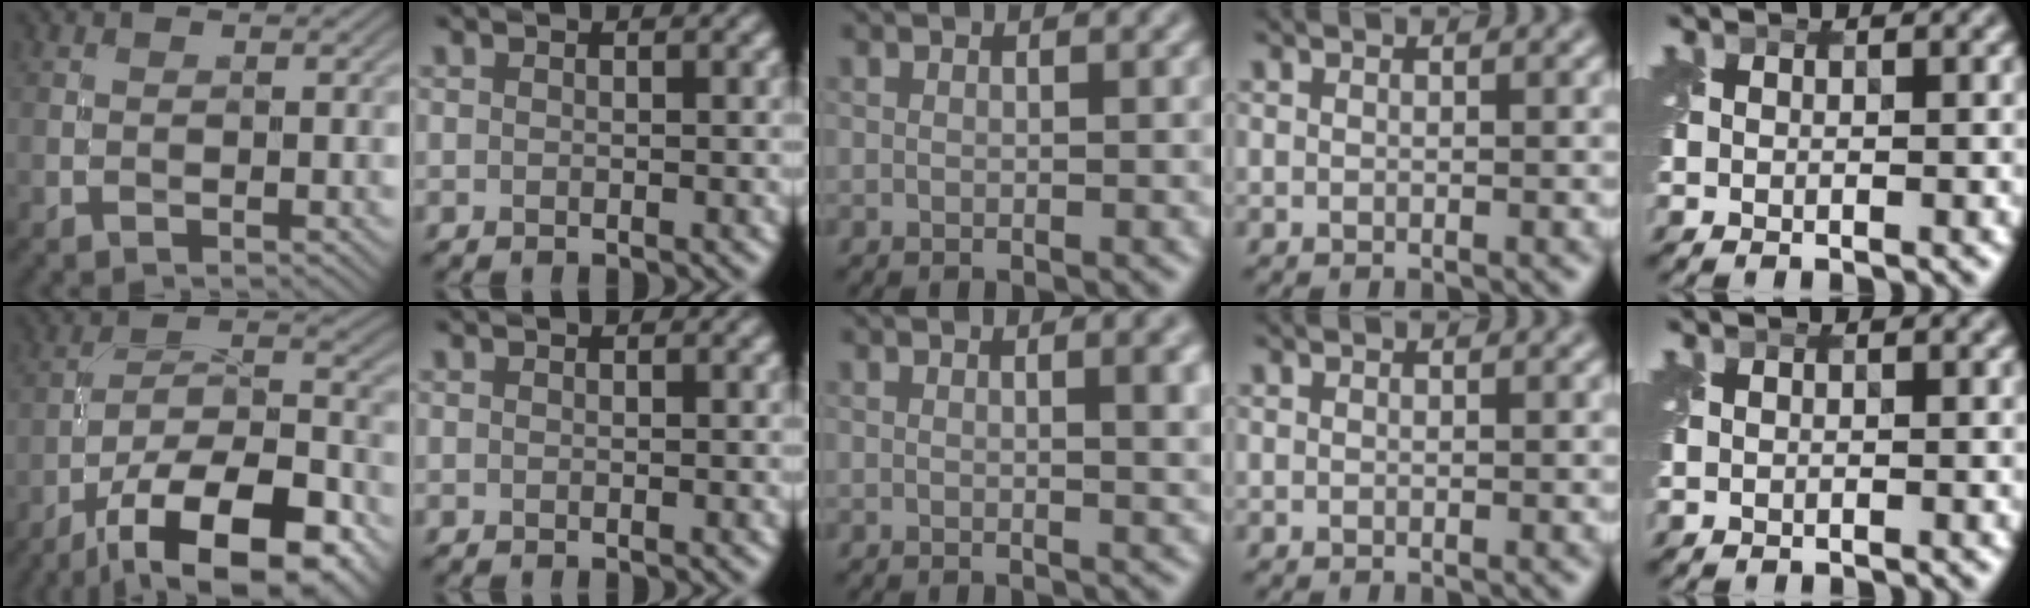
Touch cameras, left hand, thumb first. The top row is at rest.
{"thumb": {"total": 17.3, "force": [-10.8, 6.3, 12.0], "torque": [-0.190, -0.020, -0.178]}, "middle": {"total": 3.9, "force": [1.0, 1.3, 3.6], "torque": [-0.034, 0.008, 0.011]}, "little": {"total": 0.6, "force": [0.3, -0.2, -0.5], "torque": [0.012, 0.007, 0.007]}}